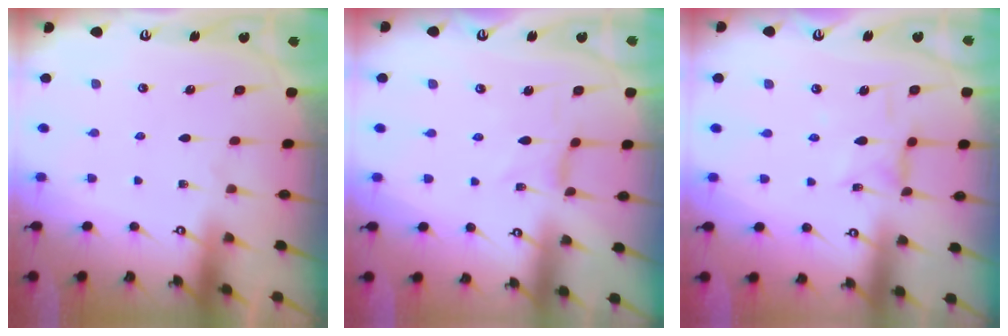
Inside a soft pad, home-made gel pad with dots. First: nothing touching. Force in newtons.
{"total": 0.0}
{"total": 2.5, "press": 2.5, "slide": 0.4}